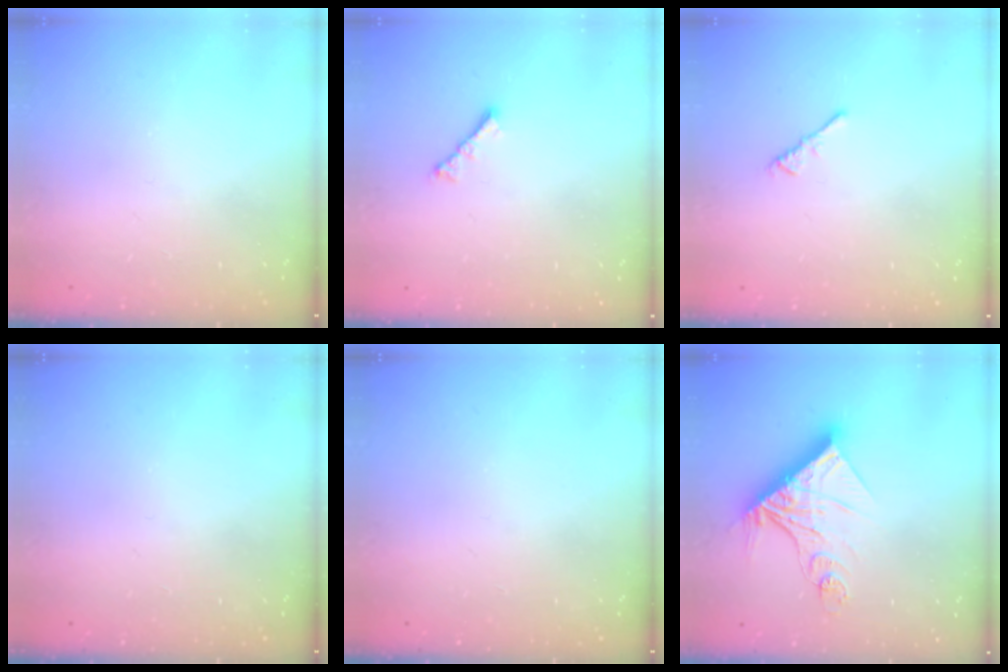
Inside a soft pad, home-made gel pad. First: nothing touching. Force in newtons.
{"total": 3.0, "press": 3.0, "slide": 0.5}
{"total": 1.1, "press": 1.0, "slide": 0.4}
{"total": 0.0}
{"total": 0.0}
{"total": 13.9, "press": 13.9, "slide": 0.7}